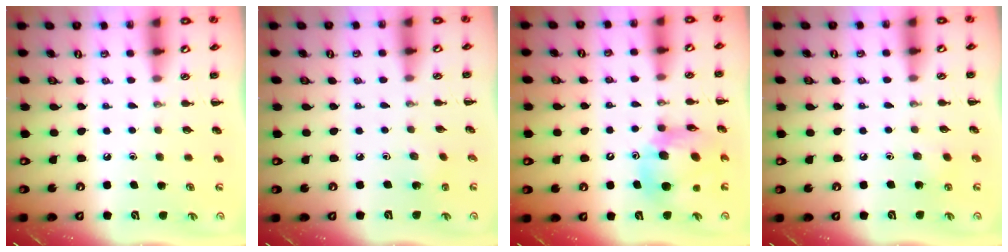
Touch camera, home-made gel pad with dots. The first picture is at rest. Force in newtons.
{"total": 1.1, "press": 1.0, "slide": 0.5}
{"total": 12.2, "press": 11.7, "slide": 3.7}
{"total": 5.8, "press": 5.6, "slide": 1.5}